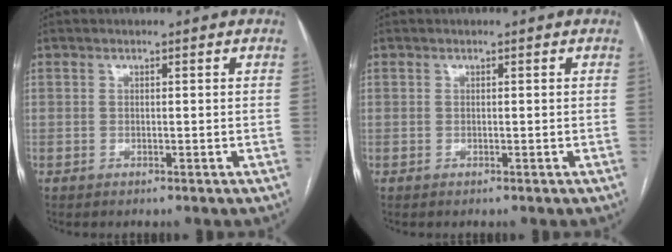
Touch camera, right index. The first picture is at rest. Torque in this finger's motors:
{"motor_torque": [0.01, 0.01, 0.00, 0.00]}